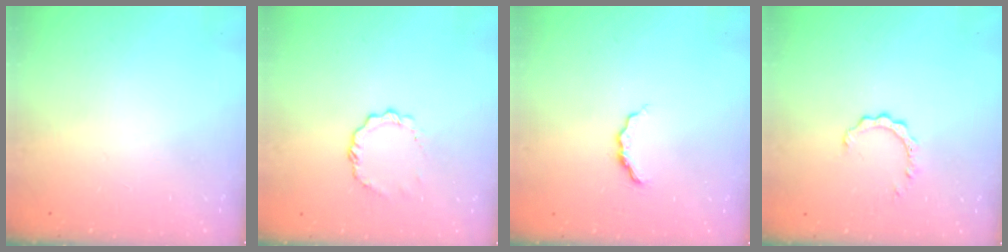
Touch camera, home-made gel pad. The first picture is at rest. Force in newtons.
{"total": 6.3, "press": 6.3, "slide": 0.5}
{"total": 5.6, "press": 5.5, "slide": 0.7}
{"total": 2.4, "press": 2.3, "slide": 0.3}